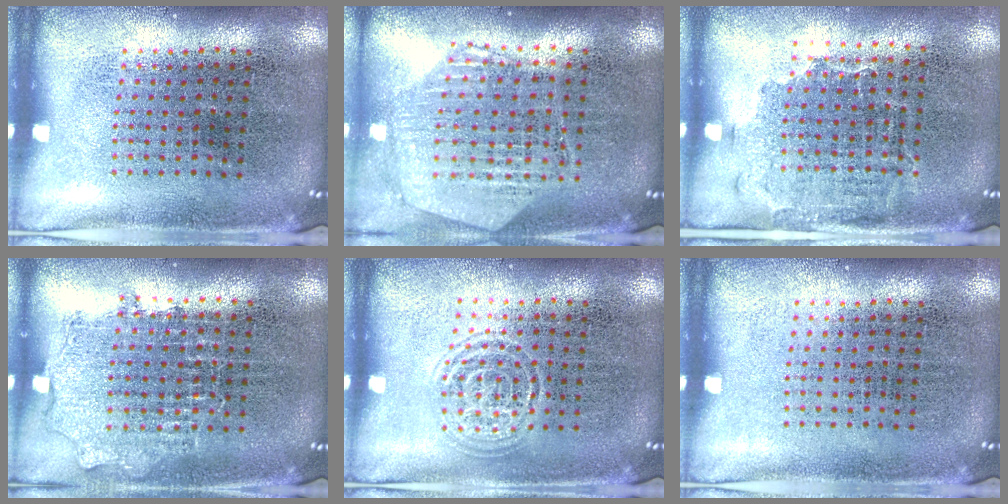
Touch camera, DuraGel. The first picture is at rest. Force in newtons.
{"total": 1.1, "press": 1.1, "slide": 0.2}
{"total": 1.6, "press": 1.3, "slide": 1.0}
{"total": 0.9, "press": 0.8, "slide": 0.3}
{"total": 1.5, "press": 1.5, "slide": 0.1}
{"total": 0.0}